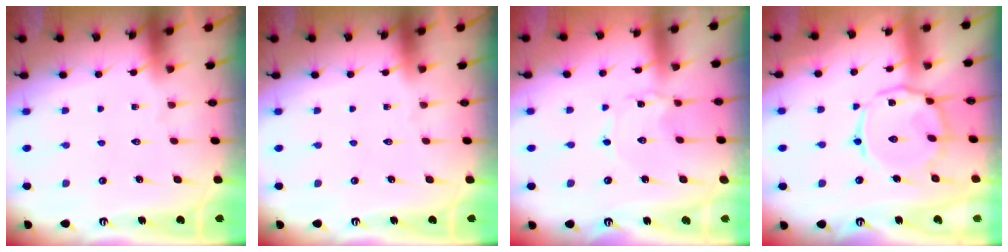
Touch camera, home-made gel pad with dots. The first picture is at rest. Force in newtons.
{"total": 0.0}
{"total": 0.9, "press": 0.9, "slide": 0.1}
{"total": 11.7, "press": 11.7, "slide": 0.9}